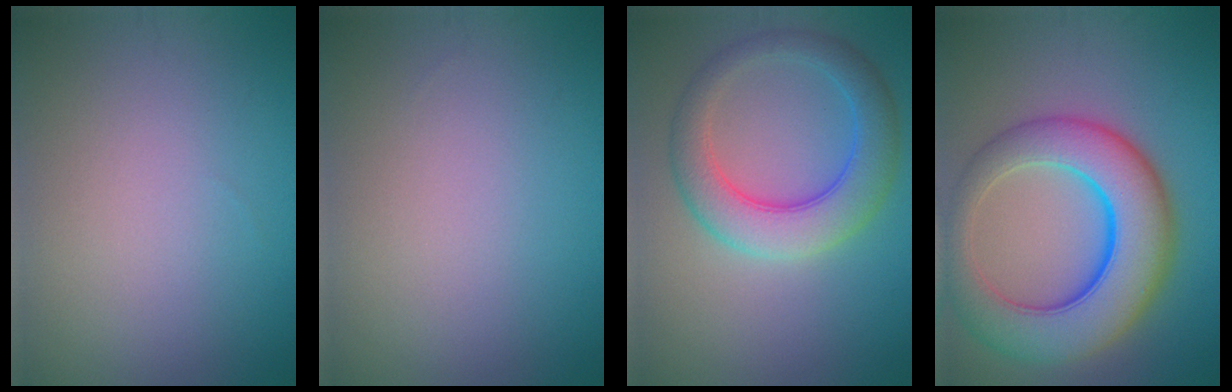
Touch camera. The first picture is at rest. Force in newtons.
{"total": 0.0}
{"total": 5.9, "press": 5.9, "slide": 0.1}
{"total": 10.1, "press": 10.1, "slide": 0.4}